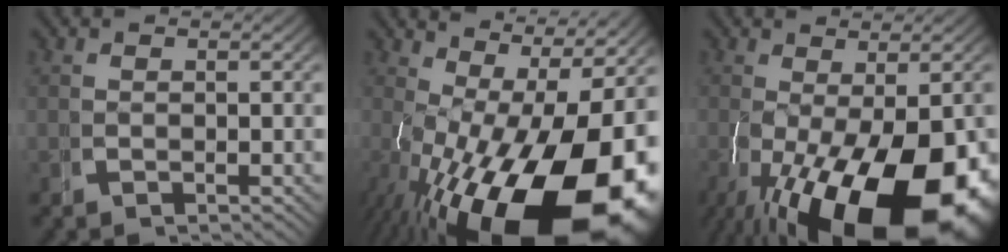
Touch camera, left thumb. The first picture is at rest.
{"total": 19.4, "force": [-3.4, 11.0, 15.6], "torque": [-0.264, -0.087, -0.002]}
{"total": 16.8, "force": [-5.3, 8.6, 13.4], "torque": [-0.236, -0.067, -0.039]}